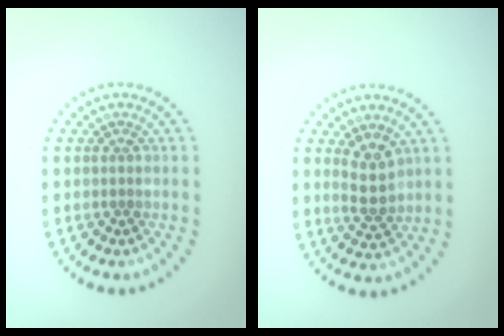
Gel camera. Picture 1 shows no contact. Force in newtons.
{"total": 2.8, "press": 2.7, "slide": 1.0}